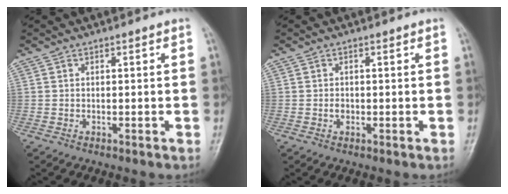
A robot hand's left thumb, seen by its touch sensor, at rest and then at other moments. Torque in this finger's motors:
{"motor_torque": [-0.01, -0.01, 0.25, -0.02, 0.00]}